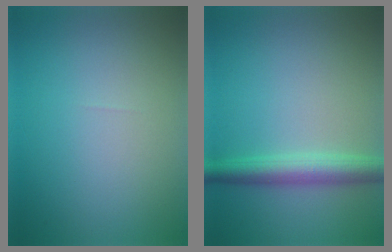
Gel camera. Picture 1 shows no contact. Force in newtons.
{"total": 3.8, "press": 3.8, "slide": 0.1}